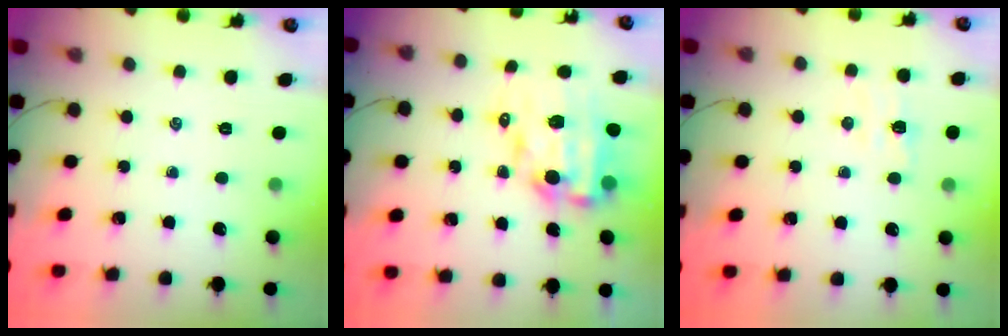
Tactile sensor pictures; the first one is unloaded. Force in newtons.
{"total": 12.5, "press": 12.1, "slide": 3.2}
{"total": 5.0, "press": 4.8, "slide": 1.0}